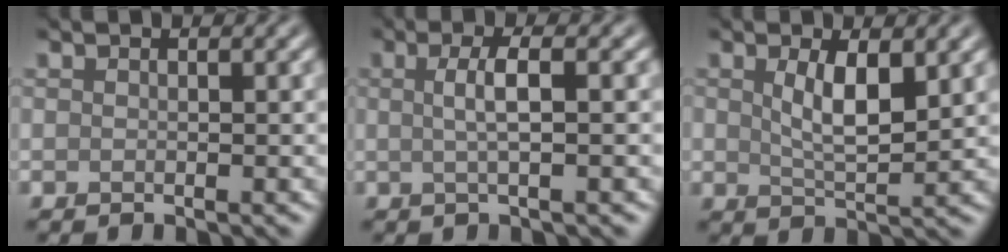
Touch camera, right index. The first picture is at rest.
{"total": 2.8, "force": [0.2, 0.6, 2.7], "torque": [-0.047, 0.006, 0.000]}
{"total": 3.8, "force": [1.2, 1.5, 3.3], "torque": [-0.066, -0.004, 0.026]}